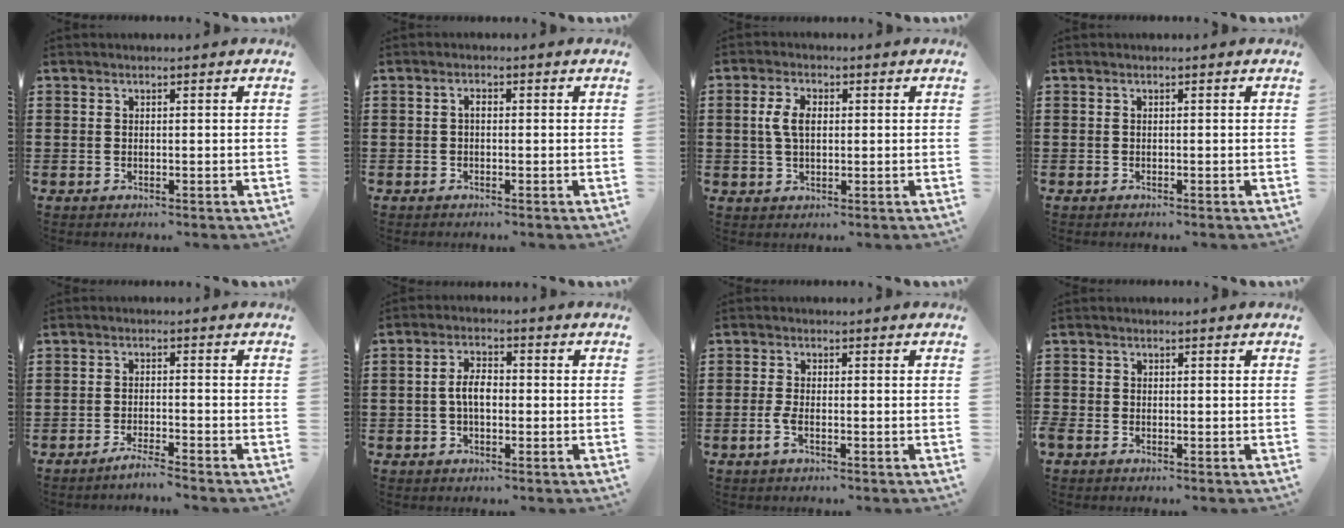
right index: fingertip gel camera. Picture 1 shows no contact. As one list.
[{"total": 0.9, "force": [-0.1, 0.1, 0.8], "torque": [-0.017, -0.002, -0.002]}, {"total": 4.3, "force": [0.4, 2.4, 3.5], "torque": [-0.079, 0.010, 0.003]}, {"total": 0.0}, {"total": 2.2, "force": [-2.0, -0.5, 0.9], "torque": [-0.014, 0.000, -0.036]}, {"total": 3.9, "force": [-0.3, 1.8, 3.5], "torque": [-0.078, -0.001, -0.010]}, {"total": 2.2, "force": [-1.0, 0.5, 1.9], "torque": [-0.049, -0.007, -0.023]}, {"total": 0.8, "force": [-0.6, 0.4, 0.1], "torque": [-0.003, 0.001, -0.014]}]